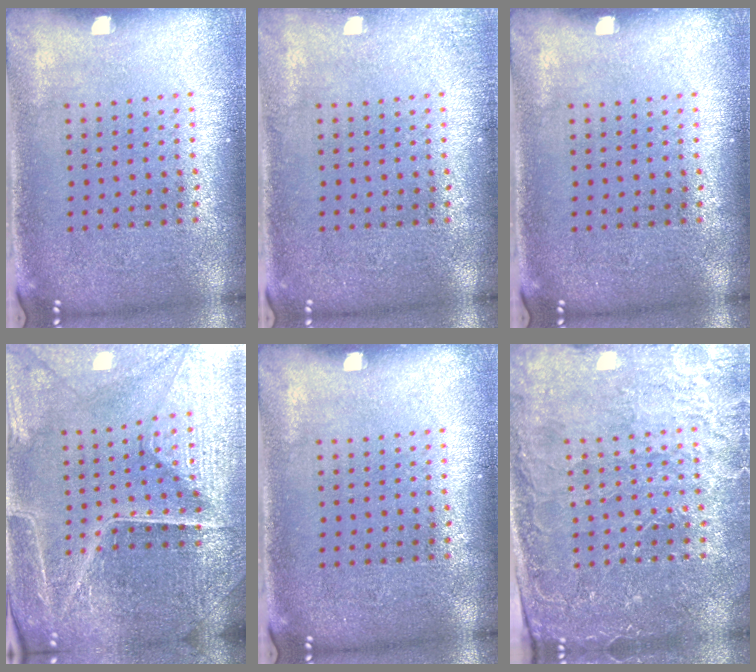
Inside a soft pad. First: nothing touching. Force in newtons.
{"total": 1.0, "press": 1.0, "slide": 0.3}
{"total": 0.0}
{"total": 4.8, "press": 4.6, "slide": 1.3}
{"total": 0.0}
{"total": 3.4, "press": 3.3, "slide": 0.7}